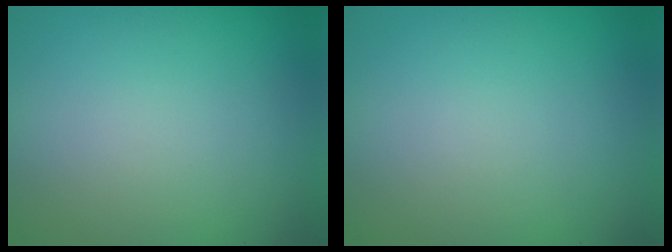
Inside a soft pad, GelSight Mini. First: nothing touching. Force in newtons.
{"total": 0.0}